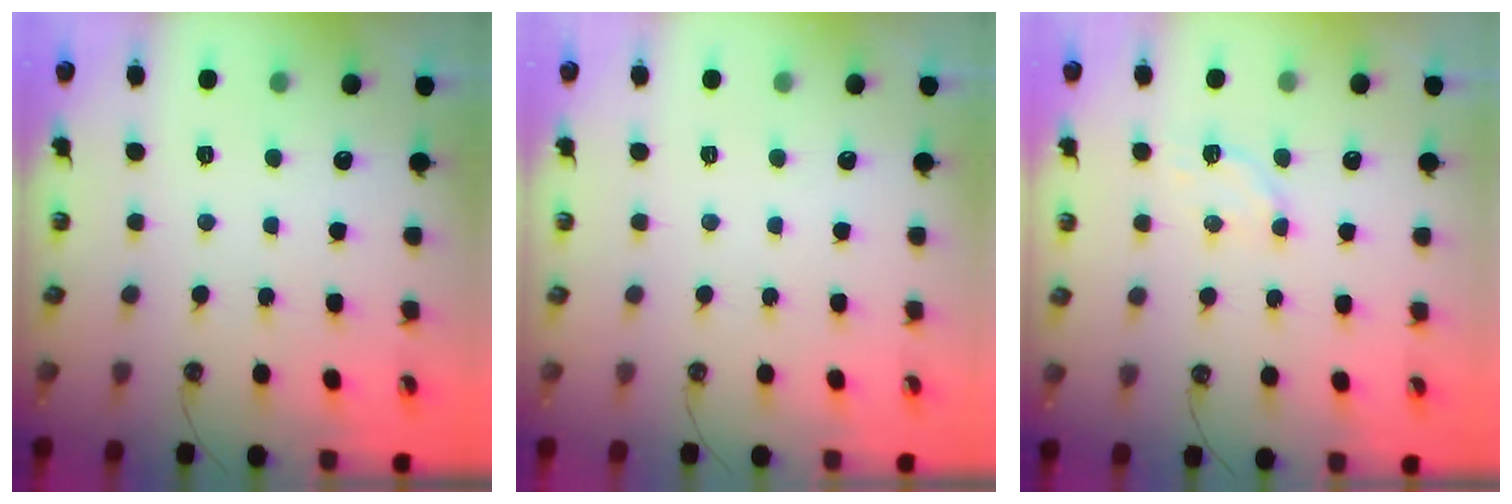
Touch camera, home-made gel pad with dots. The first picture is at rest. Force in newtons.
{"total": 0.0}
{"total": 5.2, "press": 5.0, "slide": 1.2}